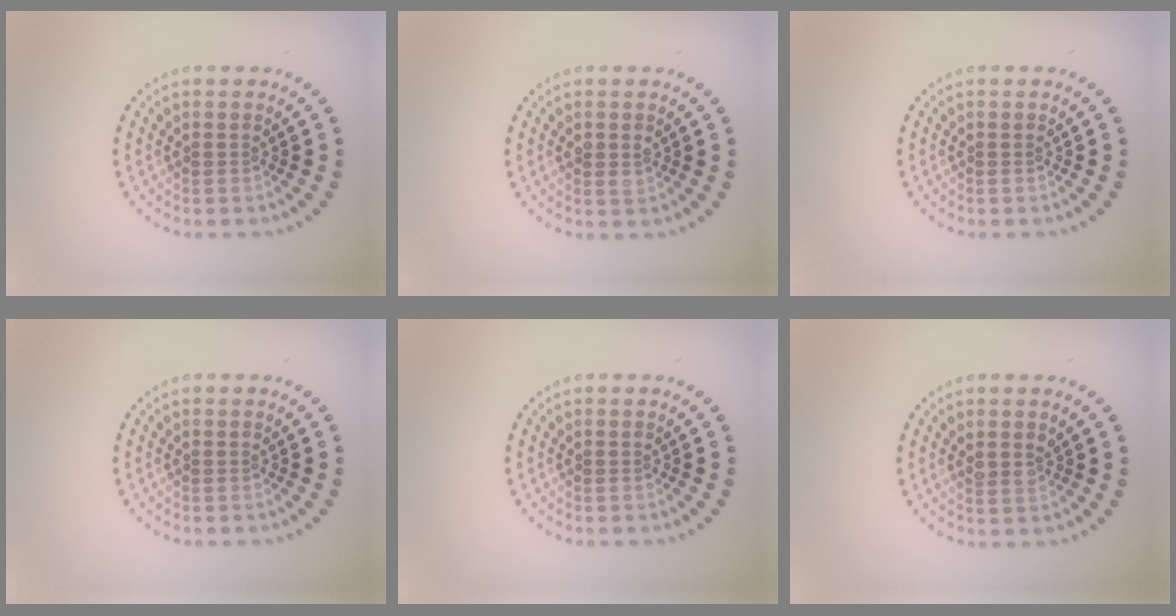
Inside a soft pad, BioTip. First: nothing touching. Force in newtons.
{"total": 1.1, "press": 1.1, "slide": 0.2}
{"total": 0.0}
{"total": 0.0}
{"total": 0.0}
{"total": 1.7, "press": 1.6, "slide": 0.7}